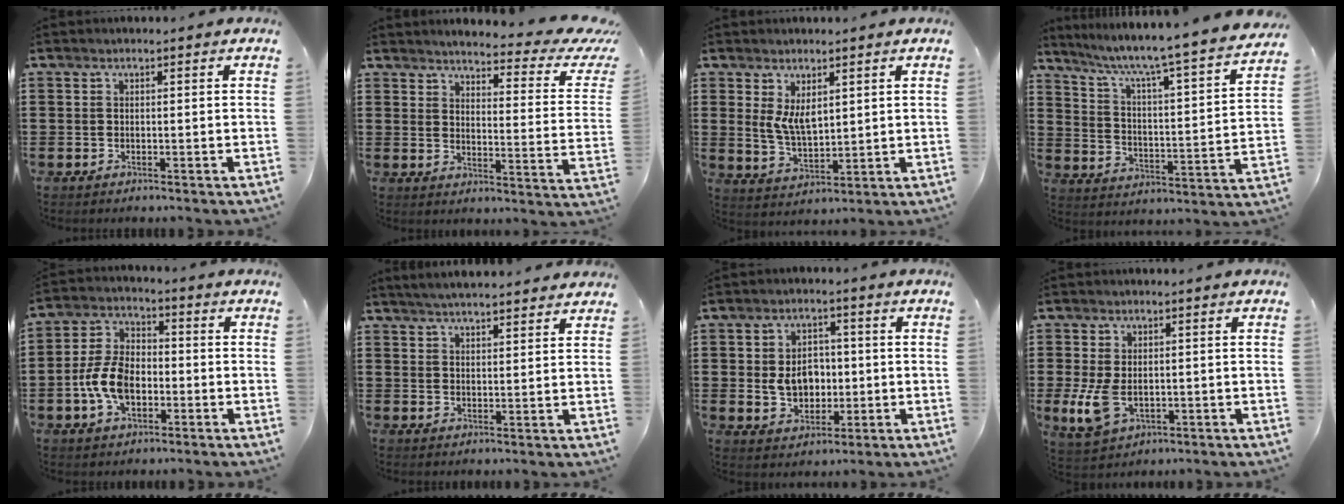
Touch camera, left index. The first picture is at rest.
{"total": 3.9, "force": [3.2, 0.1, 2.3], "torque": [-0.046, -0.035, 0.043]}
{"total": 5.3, "force": [2.3, 2.5, 4.0], "torque": [-0.091, 0.000, 0.040]}
{"total": 5.1, "force": [4.2, -0.8, 2.7], "torque": [-0.075, -0.053, 0.057]}
{"total": 8.2, "force": [-2.4, 5.0, 6.0], "torque": [-0.145, 0.006, -0.052]}
{"total": 3.7, "force": [3.6, -0.2, 0.8], "torque": [-0.026, -0.010, 0.066]}
{"total": 6.1, "force": [-0.1, 4.4, 4.2], "torque": [-0.079, 0.004, -0.009]}
{"total": 5.8, "force": [-1.0, 3.4, 4.5], "torque": [-0.106, -0.003, -0.018]}